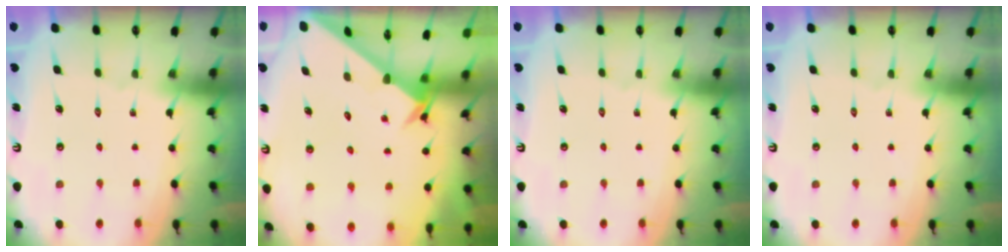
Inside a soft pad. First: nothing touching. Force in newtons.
{"total": 2.6, "press": 2.6, "slide": 0.2}
{"total": 0.0}
{"total": 0.0}